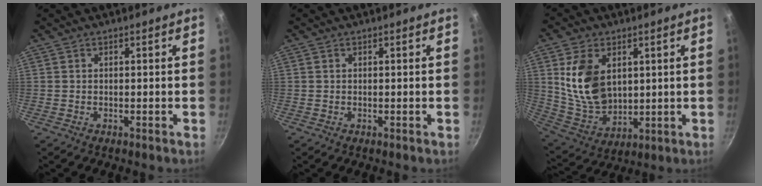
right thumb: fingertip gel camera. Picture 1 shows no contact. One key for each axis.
{"total": 0.0}
{"total": 14.1, "fx": 3.5, "fy": 9.5, "fz": 9.9, "tx": -0.162, "ty": -0.030, "tz": 0.082}